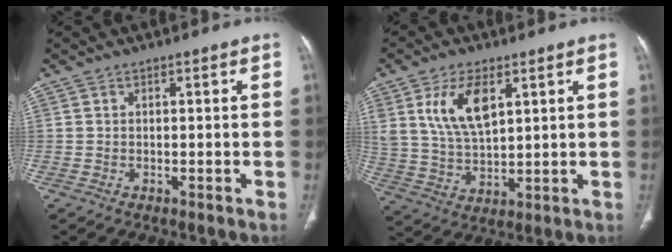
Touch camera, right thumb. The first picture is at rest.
{"total": 10.9, "force": [4.6, 5.5, 8.3], "torque": [-0.150, -0.017, 0.098]}